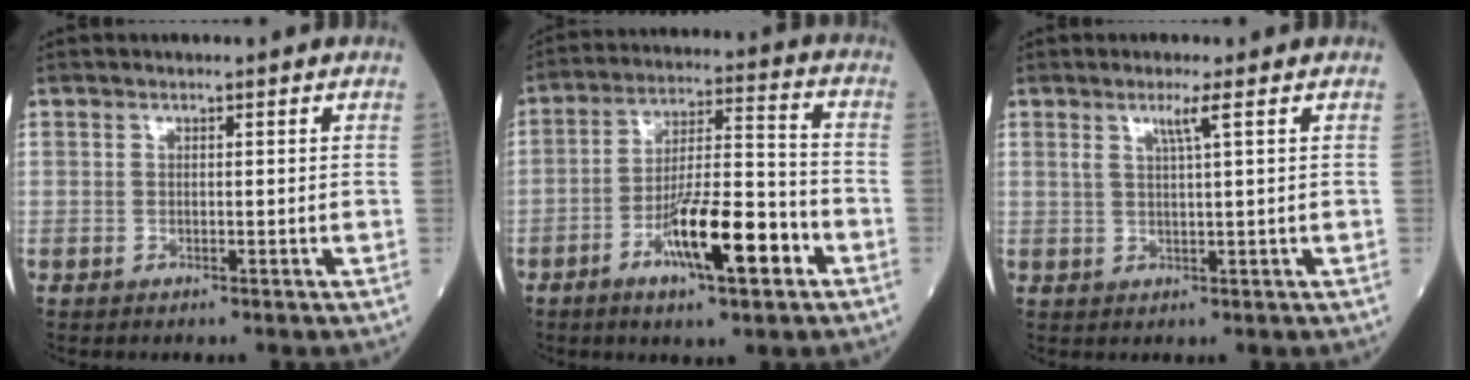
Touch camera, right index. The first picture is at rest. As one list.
[{"total": 12.8, "force": [-5.7, 2.3, 11.3], "torque": [-0.199, 0.003, -0.094]}, {"total": 2.6, "force": [1.3, -0.5, 2.1], "torque": [-0.047, -0.001, 0.028]}]